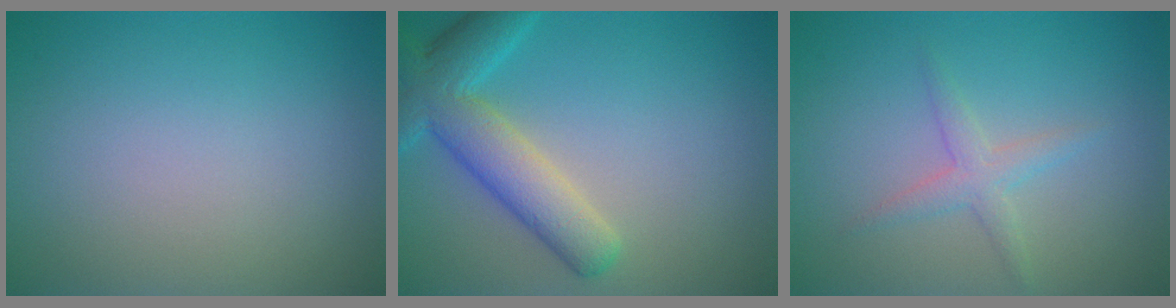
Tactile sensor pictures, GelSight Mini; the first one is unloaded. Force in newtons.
{"total": 6.2, "press": 6.2, "slide": 0.6}
{"total": 2.0, "press": 2.0, "slide": 0.1}